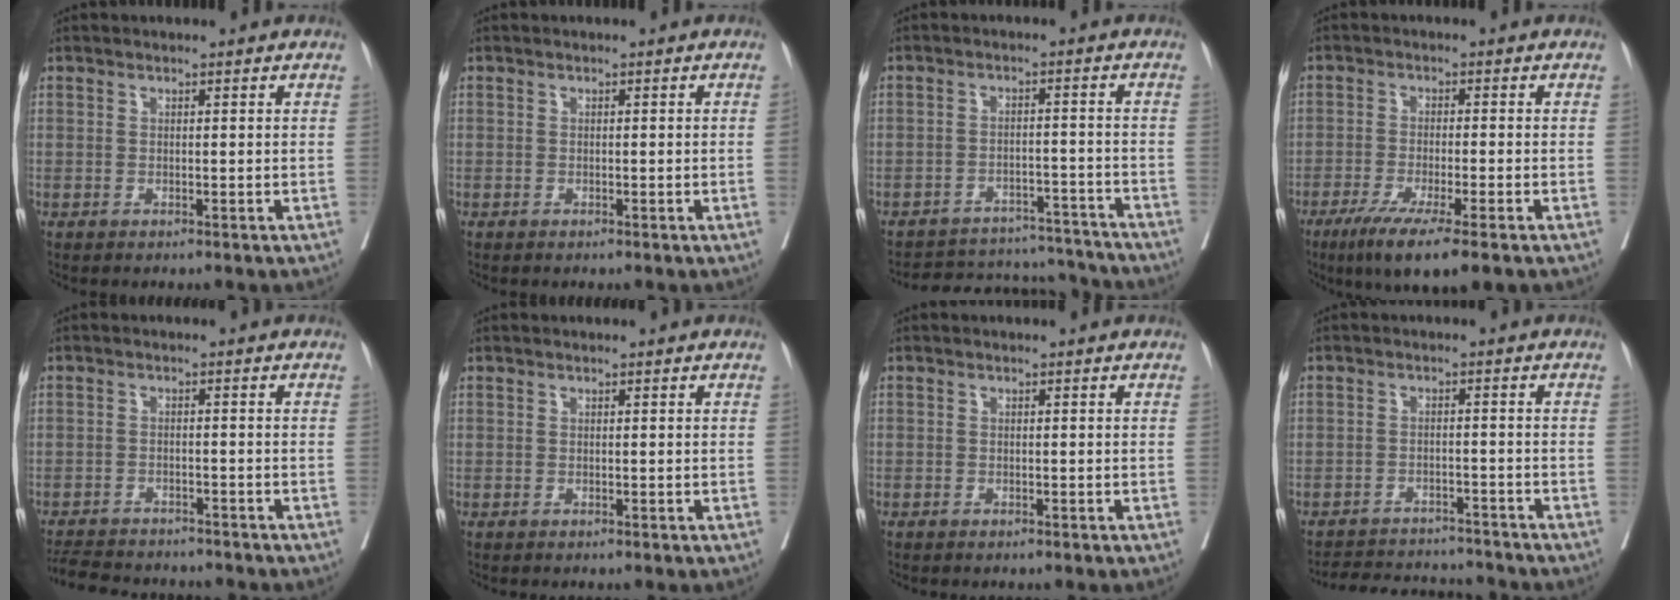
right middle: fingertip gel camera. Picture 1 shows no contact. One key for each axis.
{"total": 0.0}
{"total": 13.2, "fx": -12.7, "fy": 3.2, "fz": 1.3, "tx": -0.016, "ty": 0.023, "tz": -0.164}
{"total": 9.4, "fx": -5.9, "fy": 0.5, "fz": 7.3, "tx": -0.119, "ty": -0.023, "tz": -0.090}
{"total": 10.5, "fx": -9.8, "fy": 2.4, "fz": 3.2, "tx": -0.062, "ty": -0.004, "tz": -0.137}
{"total": 0.0}
{"total": 0.6, "fx": -0.3, "fy": 0.5, "fz": -0.1, "tx": 0.001, "ty": 0.006, "tz": -0.005}
{"total": 9.7, "fx": -9.3, "fy": 2.4, "fz": 1.4, "tx": -0.020, "ty": 0.009, "tz": -0.131}